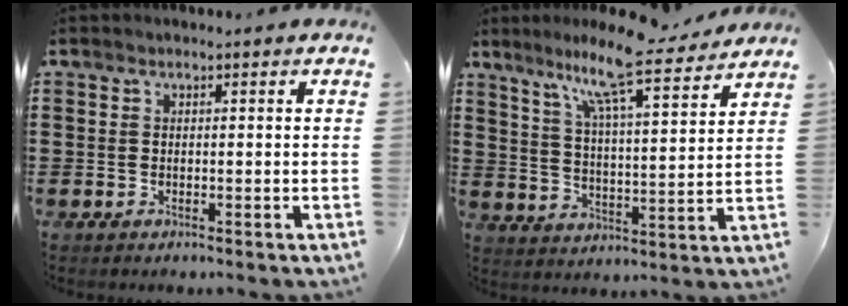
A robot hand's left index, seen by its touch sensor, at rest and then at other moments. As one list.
[{"total": 11.1, "force": [8.9, 0.1, 6.5], "torque": [-0.135, -0.051, 0.146]}]